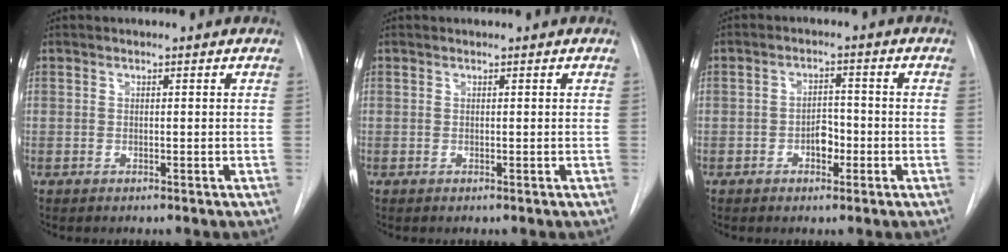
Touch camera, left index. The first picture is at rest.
{"total": 0.0}
{"total": 3.2, "force": [-1.3, 1.9, 2.1], "torque": [-0.028, 0.006, -0.022]}